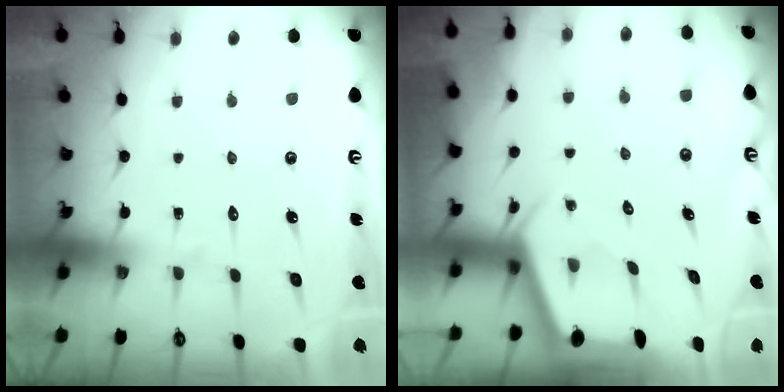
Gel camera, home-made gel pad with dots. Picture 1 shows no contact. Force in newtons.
{"total": 2.5, "press": 2.5, "slide": 0.3}